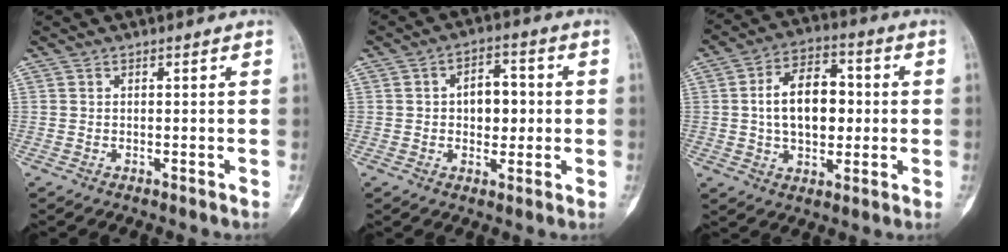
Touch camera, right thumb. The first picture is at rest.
{"total": 7.5, "force": [0.4, 4.9, 5.6], "torque": [-0.056, 0.013, 0.003]}
{"total": 13.5, "force": [0.7, 8.4, 10.5], "torque": [-0.149, 0.018, 0.010]}